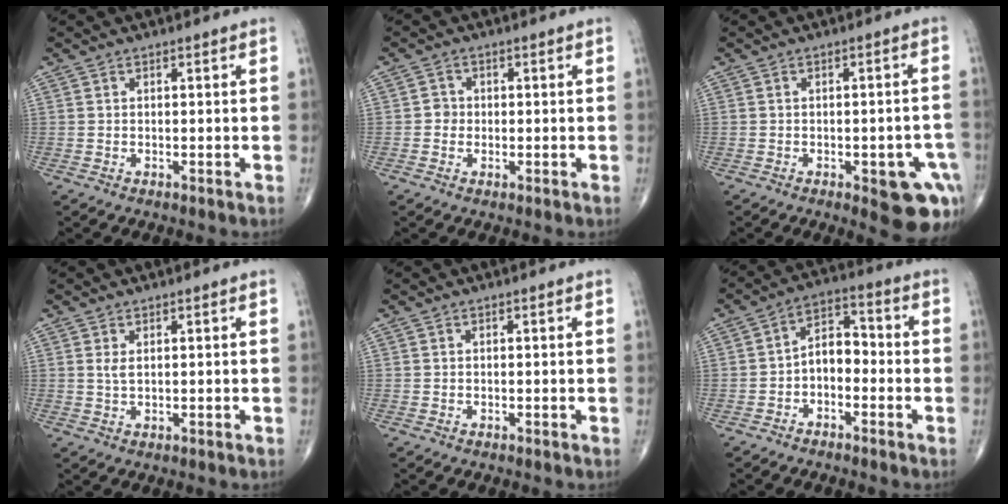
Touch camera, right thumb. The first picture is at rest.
{"total": 2.0, "force": [-0.1, 1.9, 0.7], "torque": [0.002, 0.006, -0.006]}
{"total": 10.7, "force": [-4.5, 4.0, 8.8], "torque": [-0.078, 0.014, -0.047]}
{"total": 1.5, "force": [0.6, 0.6, 1.3], "torque": [-0.027, -0.003, 0.016]}
{"total": 0.0}
{"total": 6.5, "force": [-1.9, 4.1, 4.6], "torque": [-0.059, 0.038, -0.046]}